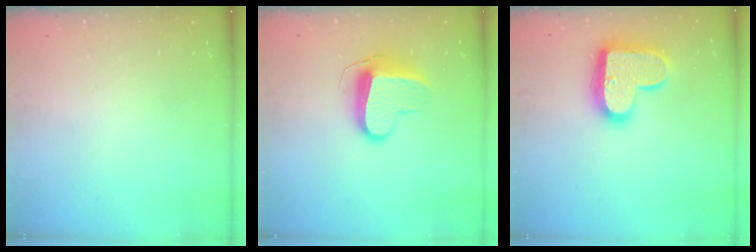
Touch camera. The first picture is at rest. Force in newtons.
{"total": 11.2, "press": 11.2, "slide": 0.8}
{"total": 16.9, "press": 16.8, "slide": 1.1}